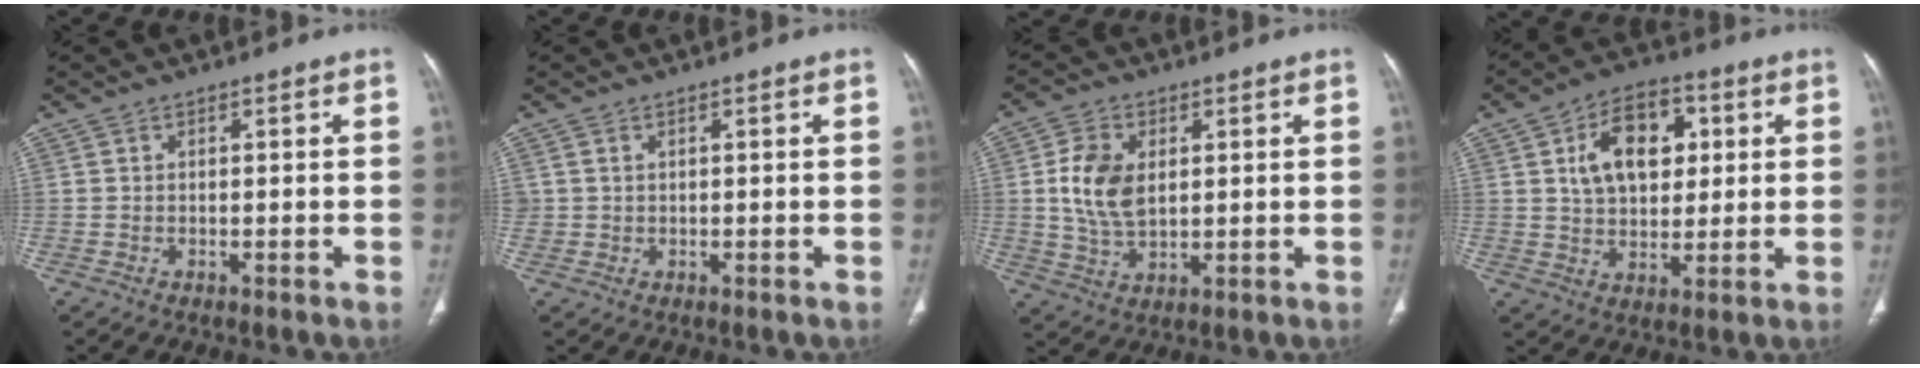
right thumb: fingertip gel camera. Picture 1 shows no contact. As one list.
[{"total": 0.8, "force": [0.3, 0.8, 0.1], "torque": [0.008, 0.001, 0.004]}, {"total": 9.0, "force": [1.5, 5.9, 6.7], "torque": [-0.124, -0.007, 0.034]}, {"total": 13.2, "force": [3.5, 8.5, 9.4], "torque": [-0.117, 0.002, 0.055]}]